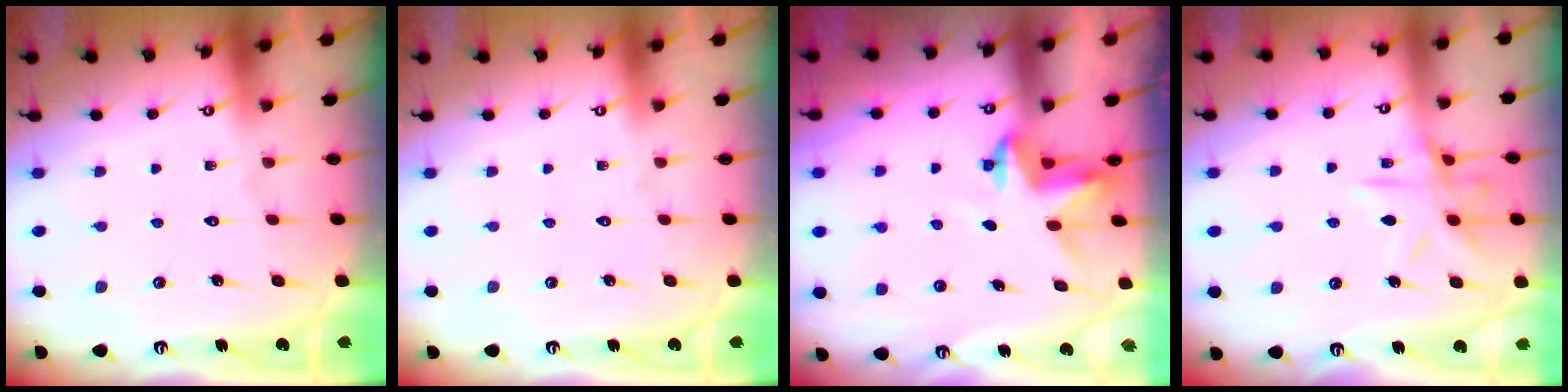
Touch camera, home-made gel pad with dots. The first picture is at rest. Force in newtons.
{"total": 0.0}
{"total": 3.6, "press": 3.6, "slide": 0.3}
{"total": 11.5, "press": 11.5, "slide": 0.9}